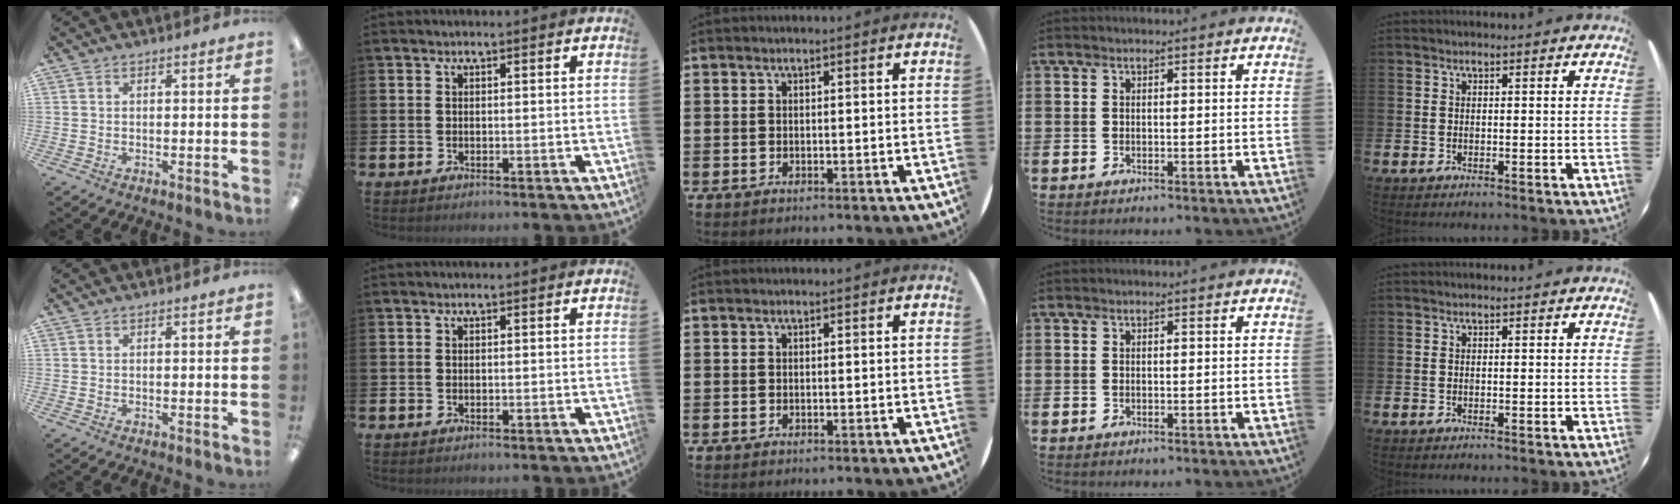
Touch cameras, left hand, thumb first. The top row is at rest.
{}